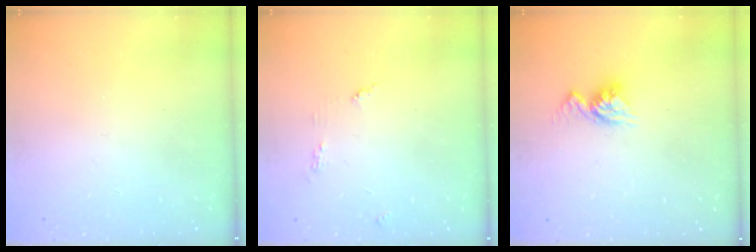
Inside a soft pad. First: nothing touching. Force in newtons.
{"total": 3.9, "press": 3.9, "slide": 0.3}
{"total": 9.2, "press": 9.2, "slide": 0.8}